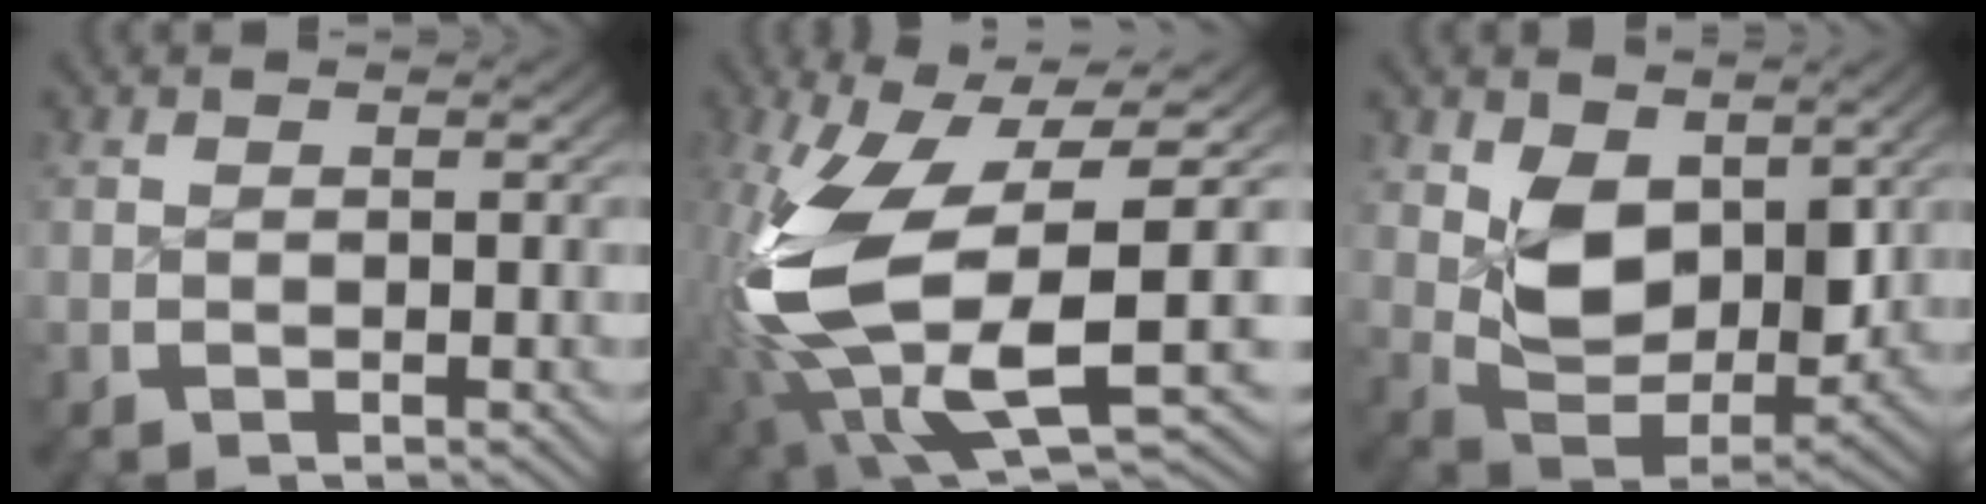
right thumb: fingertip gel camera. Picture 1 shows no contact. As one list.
[{"total": 19.0, "force": [-2.4, 11.1, 15.3], "torque": [-0.357, -0.065, 0.002]}, {"total": 7.4, "force": [1.0, 4.7, 5.7], "torque": [-0.134, -0.040, 0.027]}]